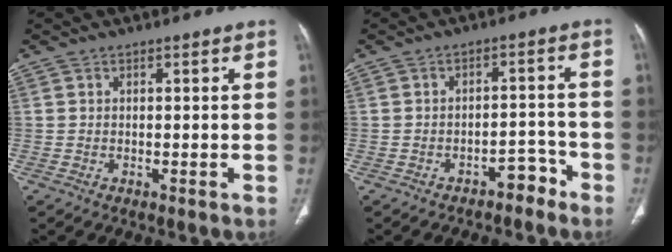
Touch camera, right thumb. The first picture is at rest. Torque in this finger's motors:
{"motor_torque": [0.67, -0.40, 0.55, -0.47, -0.03]}